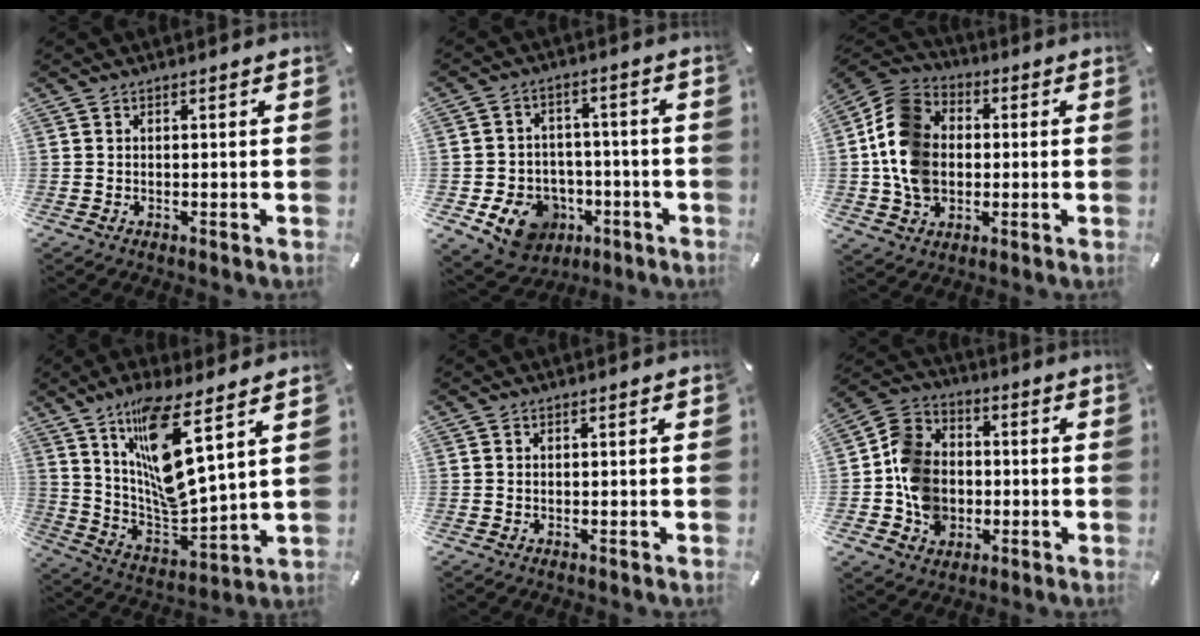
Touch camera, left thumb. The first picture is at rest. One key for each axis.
{"total": 11.0, "fx": -4.6, "fy": 9.2, "fz": 3.9, "tx": -0.055, "ty": 0.030, "tz": -0.072}
{"total": 13.9, "fx": -1.0, "fy": 11.6, "fz": 7.6, "tx": -0.177, "ty": 0.025, "tz": -0.016}
{"total": 15.1, "fx": 9.0, "fy": 2.7, "fz": 11.9, "tx": -0.238, "ty": -0.068, "tz": 0.140}
{"total": 0.0}
{"total": 13.1, "fx": -2.8, "fy": 11.3, "fz": 6.1, "tx": -0.133, "ty": 0.031, "tz": -0.048}